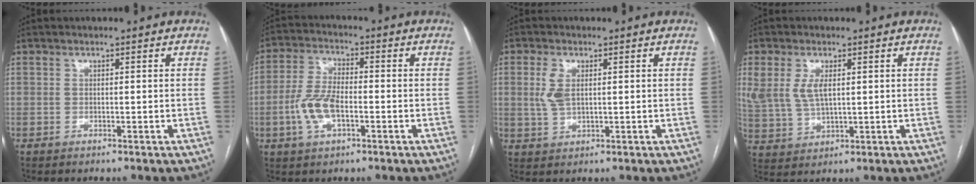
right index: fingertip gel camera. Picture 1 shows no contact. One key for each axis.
{"total": 7.6, "fx": -2.2, "fy": 3.2, "fz": 6.5, "tx": -0.147, "ty": 0.006, "tz": -0.042}
{"total": 3.7, "fx": 1.0, "fy": 1.6, "fz": 3.1, "tx": -0.079, "ty": 0.004, "tz": 0.024}
{"total": 7.5, "fx": 2.2, "fy": 3.9, "fz": 5.9, "tx": -0.140, "ty": 0.008, "tz": 0.053}